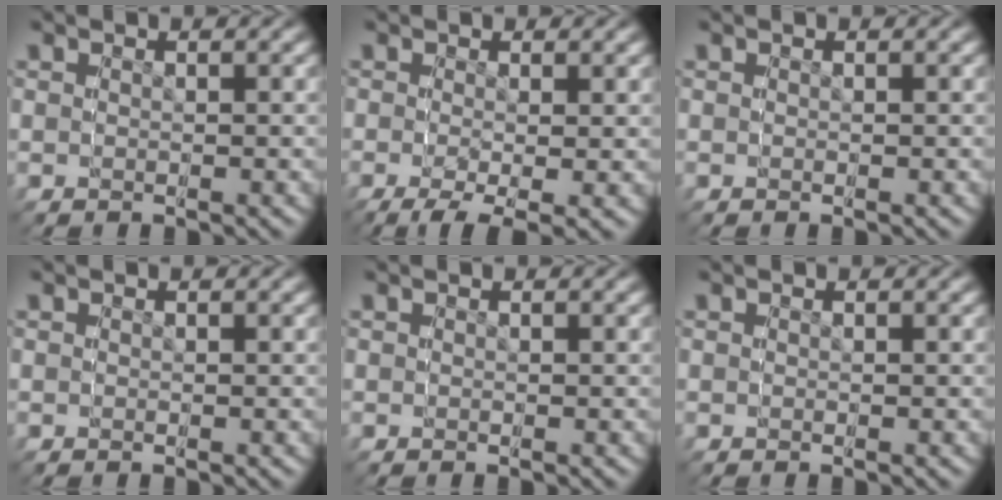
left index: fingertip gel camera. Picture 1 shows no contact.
{"total": 1.8, "force": [0.0, -1.4, -1.1], "torque": [0.036, 0.003, -0.001]}
{"total": 0.0}
{"total": 0.0}
{"total": 0.0}
{"total": 0.0}